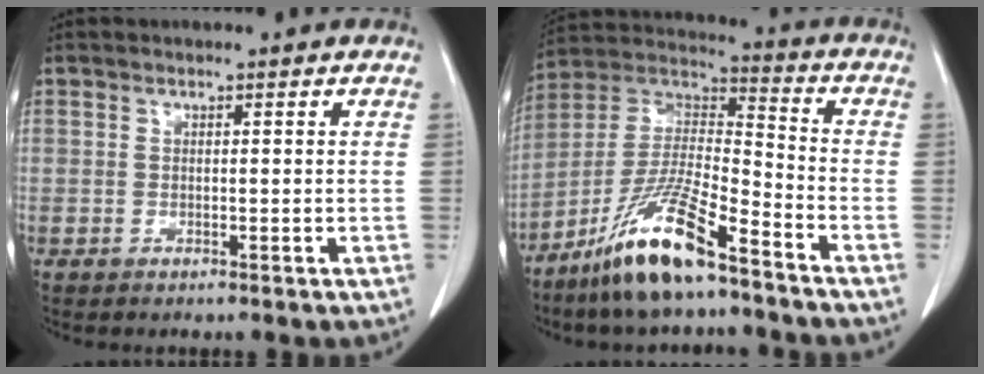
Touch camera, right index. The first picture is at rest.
{"total": 14.6, "force": [-10.0, 1.8, 10.5], "torque": [-0.213, -0.010, -0.189]}